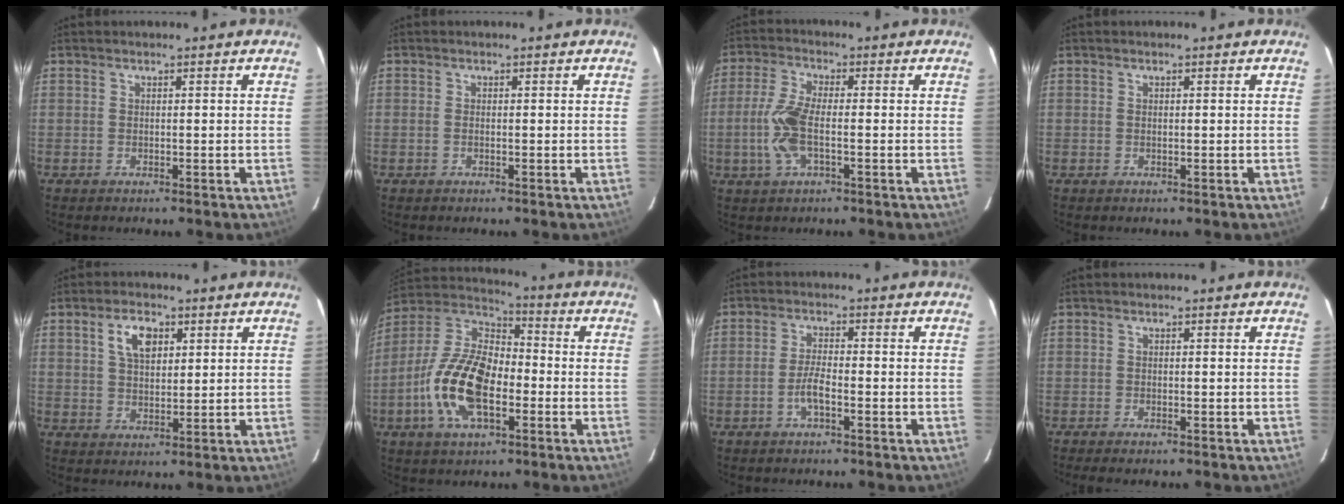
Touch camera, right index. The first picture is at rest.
{"total": 0.5, "force": [-0.2, 0.3, 0.4], "torque": [-0.011, 0.000, -0.004]}
{"total": 8.0, "force": [-1.6, 2.7, 7.4], "torque": [-0.162, 0.001, -0.034]}
{"total": 0.0}
{"total": 6.0, "force": [2.5, 3.3, 4.3], "torque": [-0.076, 0.013, 0.047]}
{"total": 17.1, "force": [-5.1, 8.7, 13.8], "torque": [-0.289, 0.001, -0.100]}
{"total": 3.6, "force": [-1.8, 0.8, 3.0], "torque": [-0.065, 0.002, -0.035]}
{"total": 2.3, "force": [-2.0, 0.4, 1.0], "torque": [-0.025, -0.009, -0.035]}